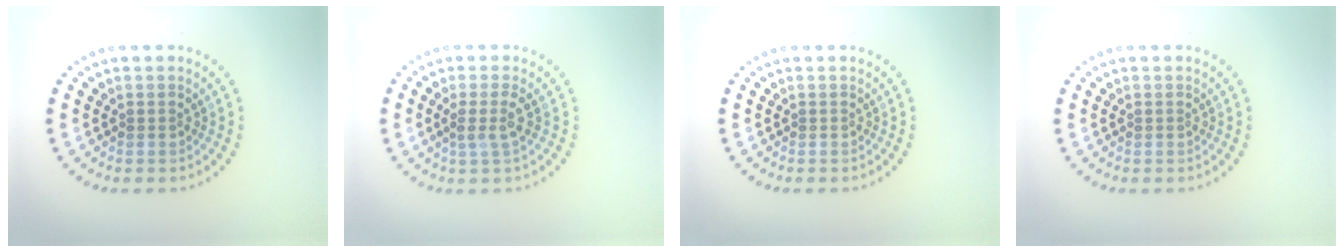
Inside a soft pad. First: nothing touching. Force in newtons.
{"total": 1.8, "press": 1.4, "slide": 1.2}
{"total": 0.0}
{"total": 0.0}